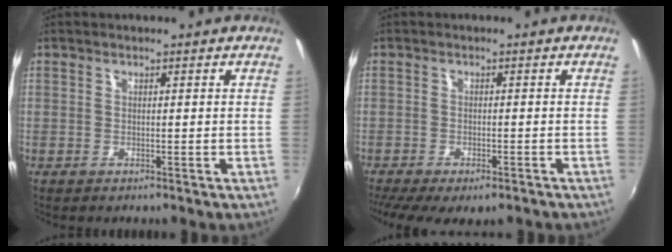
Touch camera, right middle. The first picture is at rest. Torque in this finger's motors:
{"motor_torque": [1.11, -1.03, 0.40, 0.07]}